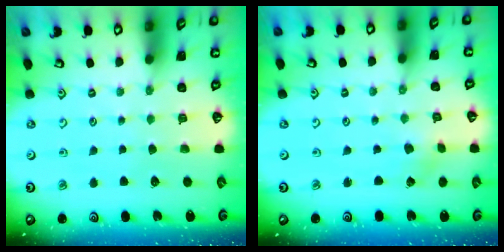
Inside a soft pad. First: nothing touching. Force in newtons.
{"total": 0.0}